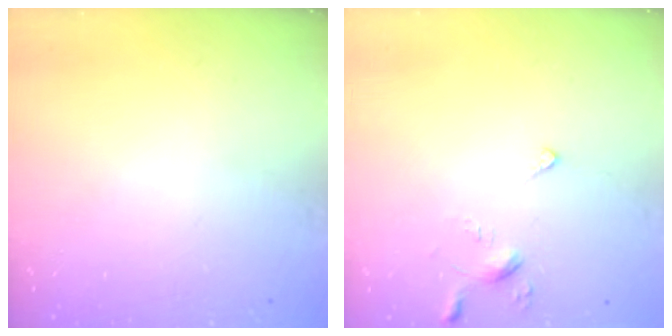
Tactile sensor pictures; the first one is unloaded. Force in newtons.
{"total": 3.3, "press": 3.2, "slide": 0.6}